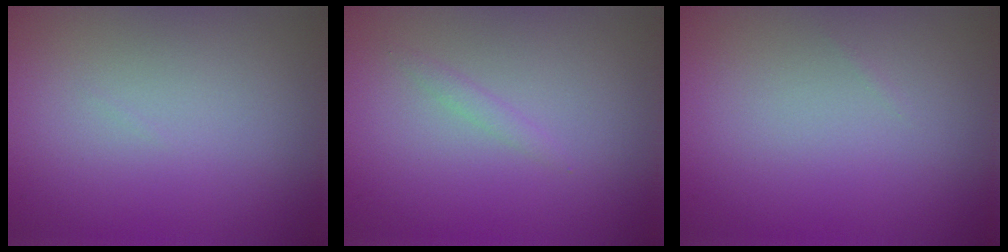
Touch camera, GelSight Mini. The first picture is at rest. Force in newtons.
{"total": 0.7, "press": 0.7, "slide": 0.1}
{"total": 0.0}